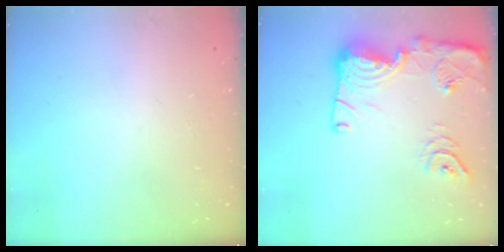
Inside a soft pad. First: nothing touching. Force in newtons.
{"total": 21.3, "press": 21.2, "slide": 1.9}